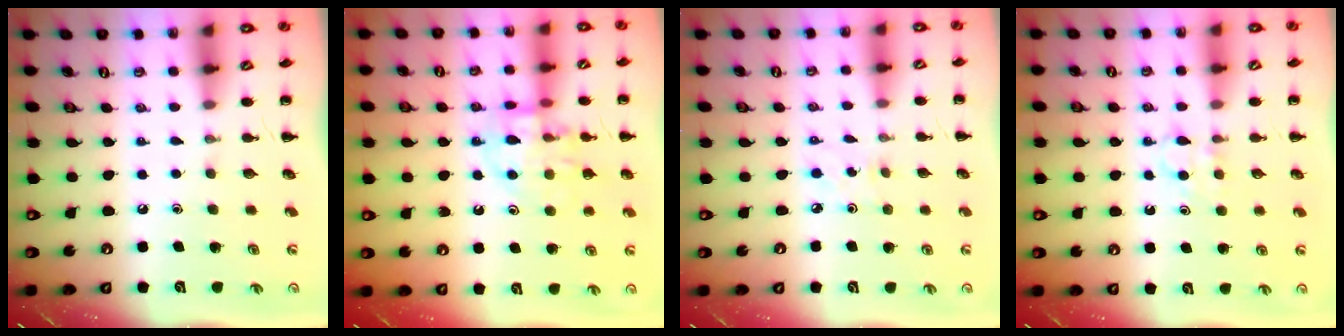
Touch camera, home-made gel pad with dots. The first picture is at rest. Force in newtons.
{"total": 12.7, "press": 12.6, "slide": 1.4}
{"total": 2.7, "press": 2.5, "slide": 0.9}
{"total": 3.7, "press": 3.5, "slide": 1.3}